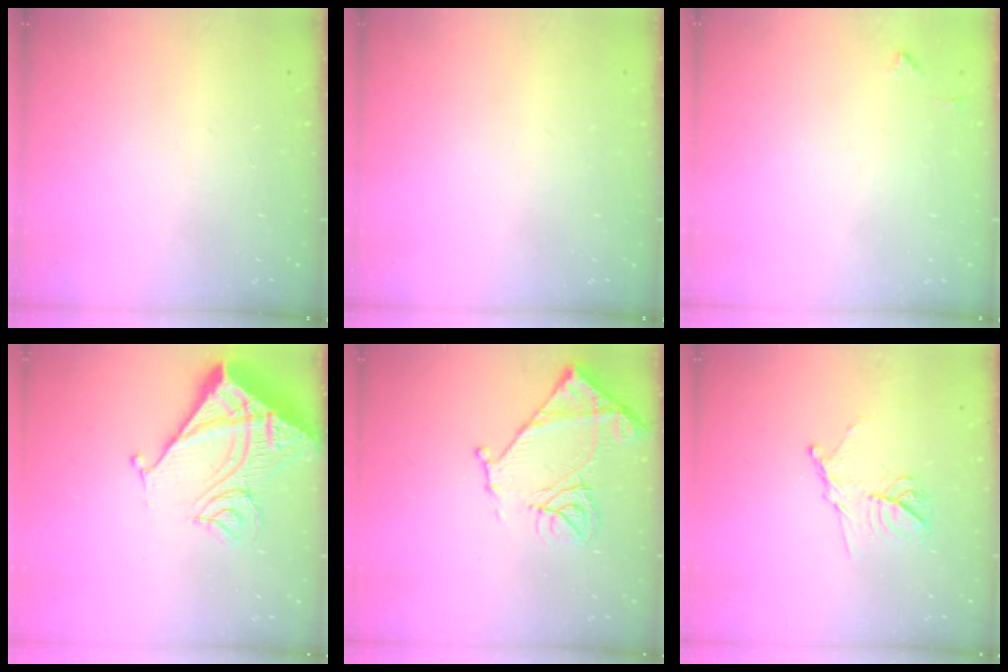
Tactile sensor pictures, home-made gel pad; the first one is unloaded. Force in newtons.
{"total": 0.0}
{"total": 4.1, "press": 4.0, "slide": 0.6}
{"total": 14.7, "press": 14.6, "slide": 1.7}
{"total": 13.0, "press": 13.0, "slide": 1.3}
{"total": 12.6, "press": 12.5, "slide": 0.9}